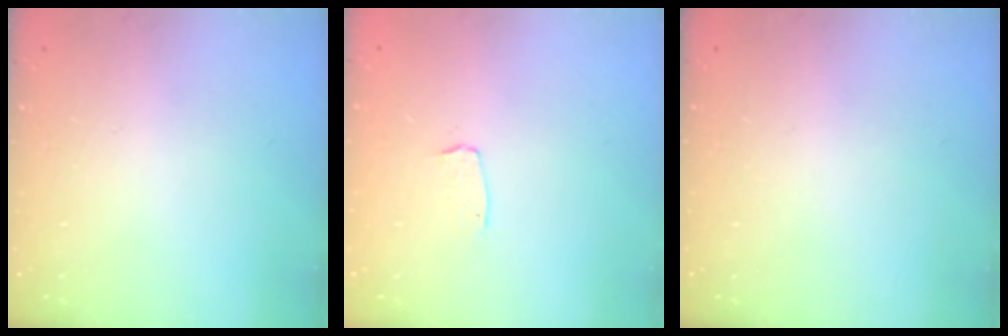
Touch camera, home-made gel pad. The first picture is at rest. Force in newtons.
{"total": 4.0, "press": 3.9, "slide": 0.2}
{"total": 0.0}